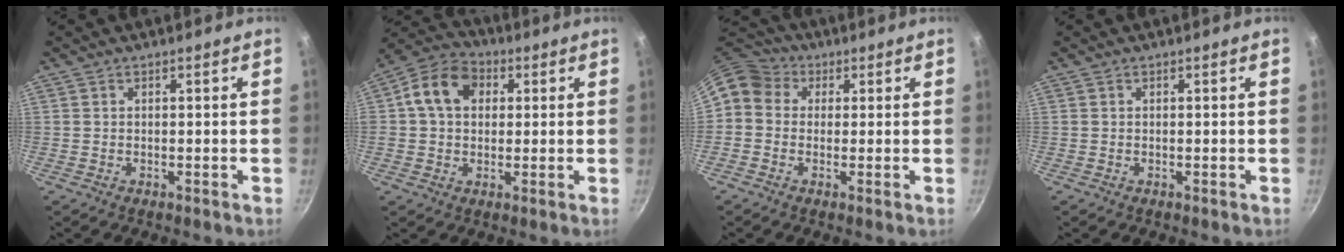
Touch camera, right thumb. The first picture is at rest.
{"total": 10.6, "force": [2.3, 8.3, 6.2], "torque": [-0.083, 0.017, 0.019]}
{"total": 7.9, "force": [1.0, 6.9, 3.6], "torque": [-0.054, 0.025, -0.005]}
{"total": 0.0}